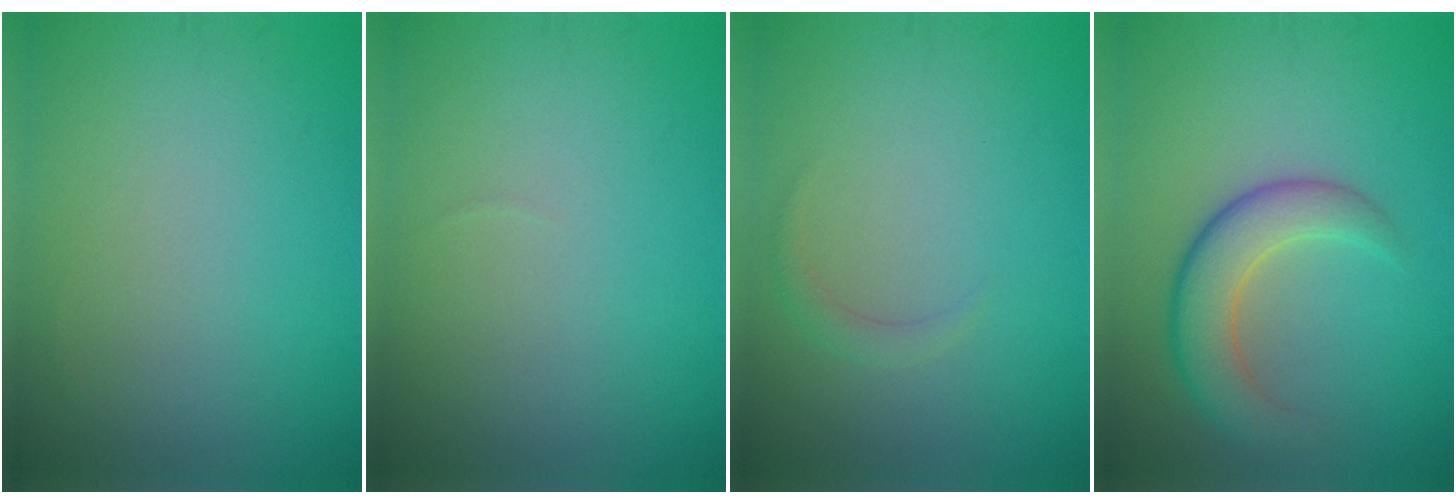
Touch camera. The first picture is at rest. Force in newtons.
{"total": 0.0}
{"total": 1.0, "press": 1.0, "slide": 0.1}
{"total": 4.9, "press": 4.9, "slide": 0.2}